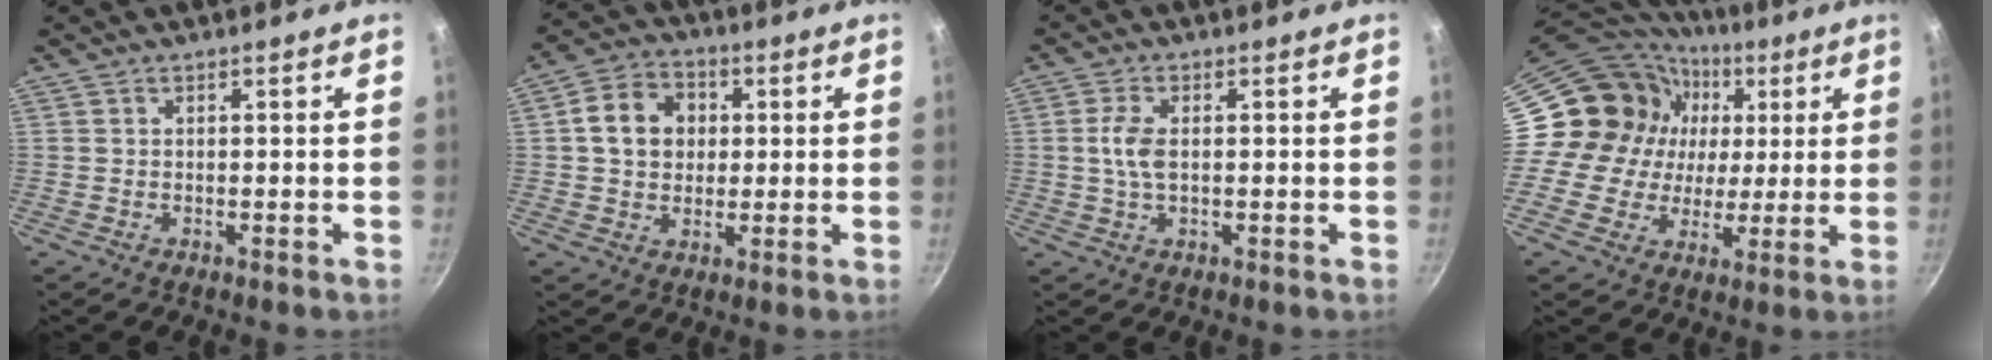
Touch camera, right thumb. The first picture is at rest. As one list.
[{"total": 10.2, "force": [1.7, 8.3, 5.7], "torque": [-0.076, 0.013, 0.018]}, {"total": 4.9, "force": [0.3, 2.6, 4.2], "torque": [-0.088, 0.005, 0.004]}, {"total": 19.8, "force": [3.7, 17.5, 8.4], "torque": [-0.131, 0.015, 0.056]}]